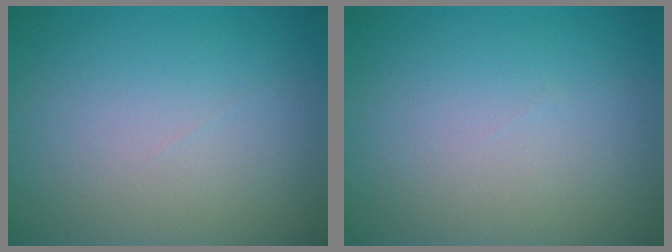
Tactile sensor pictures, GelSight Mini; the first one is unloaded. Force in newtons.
{"total": 0.0}